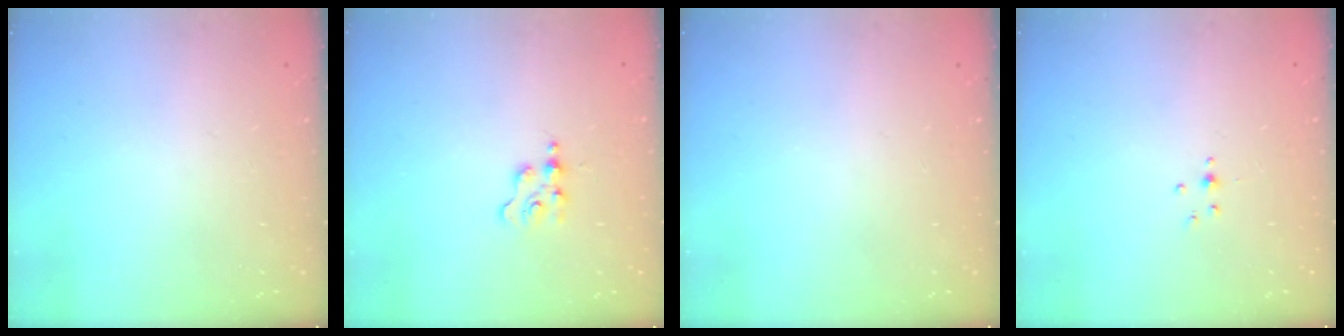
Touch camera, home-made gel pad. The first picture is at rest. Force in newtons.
{"total": 1.9, "press": 1.9, "slide": 0.2}
{"total": 0.0}
{"total": 2.3, "press": 1.9, "slide": 1.3}